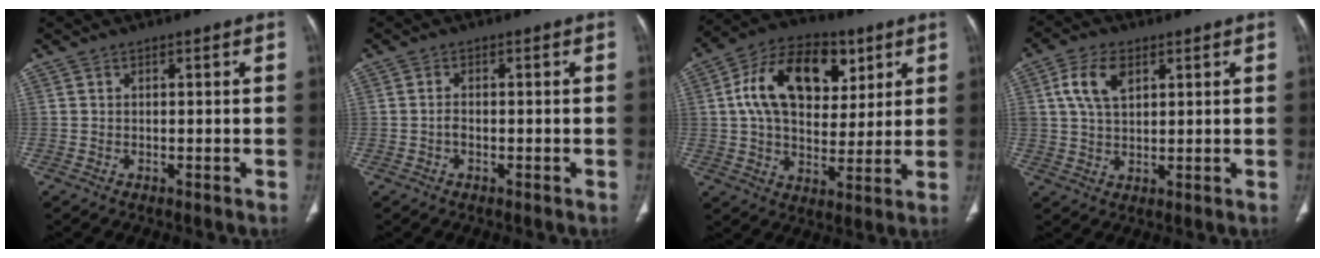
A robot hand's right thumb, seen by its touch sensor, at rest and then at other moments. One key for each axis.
{"total": 1.4, "fx": -0.4, "fy": 0.9, "fz": 1.0, "tx": -0.020, "ty": 0.004, "tz": -0.009}
{"total": 19.0, "fx": 6.0, "fy": 12.1, "fz": 13.3, "tx": -0.195, "ty": 0.000, "tz": 0.095}
{"total": 7.4, "fx": 2.8, "fy": 4.3, "fz": 5.3, "tx": -0.100, "ty": -0.003, "tz": 0.053}